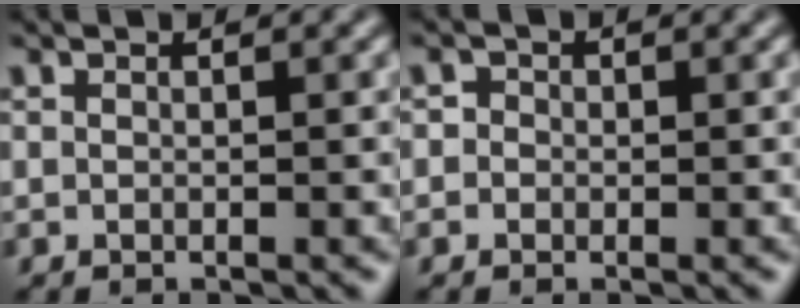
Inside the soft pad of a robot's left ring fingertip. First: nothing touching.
{"total": 1.2, "force": [0.1, 1.1, 0.3], "torque": [0.006, -0.003, -0.011]}